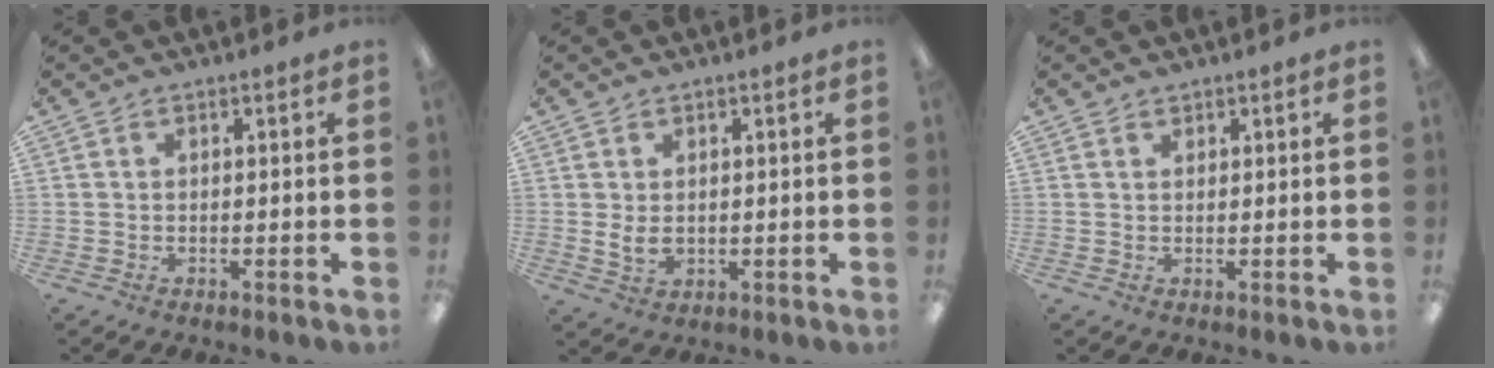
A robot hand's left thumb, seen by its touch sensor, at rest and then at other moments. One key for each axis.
{"total": 3.6, "fx": 0.3, "fy": 2.3, "fz": 2.7, "tx": -0.050, "ty": -0.004, "tz": 0.004}
{"total": 0.9, "fx": 0.9, "fy": 0.3, "fz": 0.0, "tx": 0.000, "ty": 0.000, "tz": 0.016}